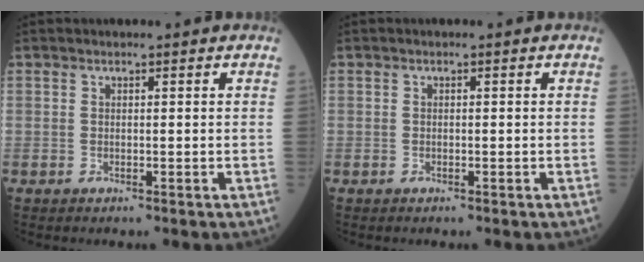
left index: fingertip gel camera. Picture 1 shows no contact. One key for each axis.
{"total": 0.0}